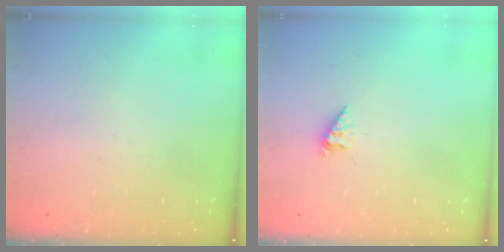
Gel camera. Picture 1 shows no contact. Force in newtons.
{"total": 2.3, "press": 2.2, "slide": 0.3}